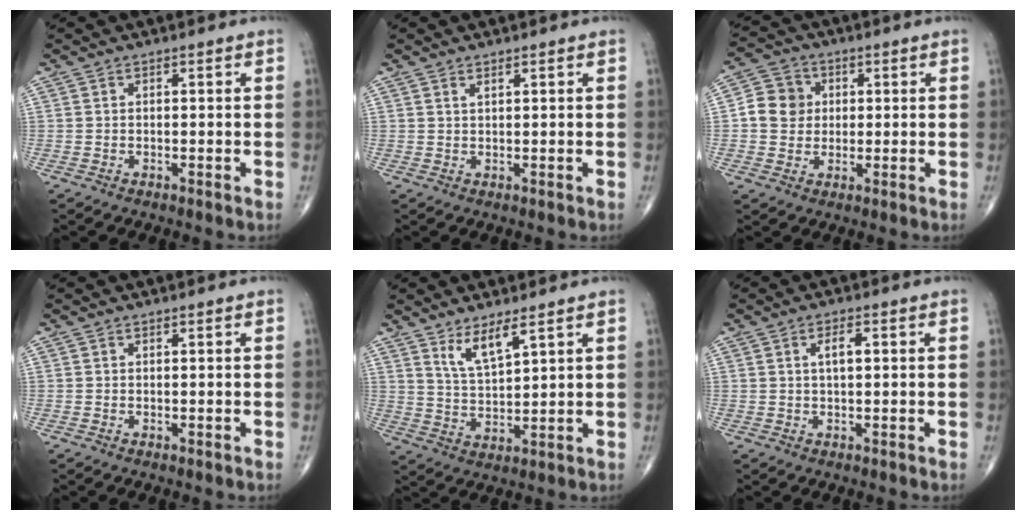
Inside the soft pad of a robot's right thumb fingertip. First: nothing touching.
{"total": 0.9, "force": [0.7, 0.2, 0.6], "torque": [-0.010, -0.002, 0.014]}
{"total": 7.1, "force": [0.7, 6.5, 2.7], "torque": [-0.023, 0.008, 0.004]}
{"total": 0.0}
{"total": 6.2, "force": [4.1, 1.5, 4.5], "torque": [-0.081, -0.035, 0.083]}
{"total": 3.1, "force": [0.7, 1.2, 2.7], "torque": [-0.049, 0.002, 0.012]}